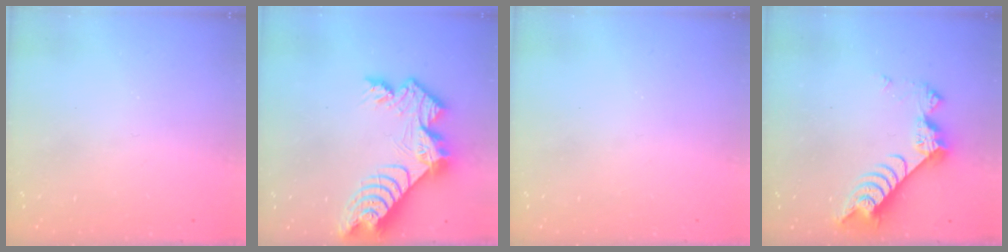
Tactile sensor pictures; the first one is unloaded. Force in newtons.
{"total": 13.2, "press": 13.2, "slide": 1.0}
{"total": 0.0}
{"total": 9.5, "press": 9.4, "slide": 1.0}